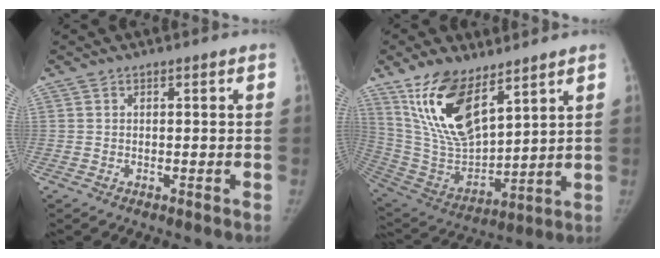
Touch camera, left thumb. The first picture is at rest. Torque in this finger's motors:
{"motor_torque": [0.69, -0.18, 1.65, -1.12, 0.18]}